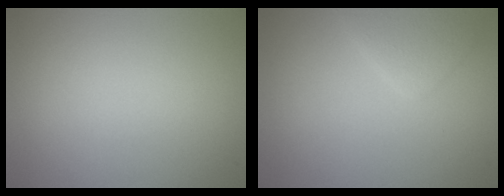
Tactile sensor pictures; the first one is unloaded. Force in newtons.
{"total": 1.9, "press": 1.9, "slide": 0.0}